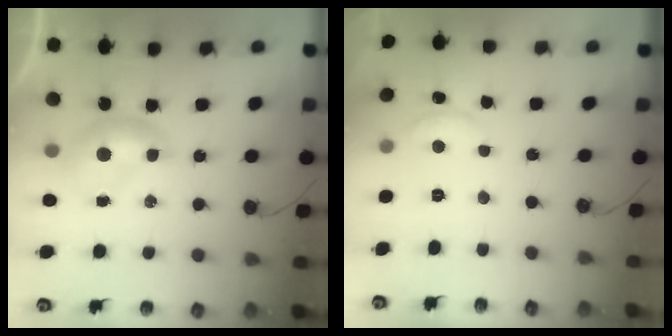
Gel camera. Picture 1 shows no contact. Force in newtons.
{"total": 0.0}